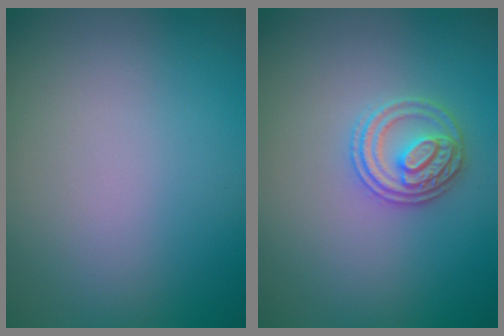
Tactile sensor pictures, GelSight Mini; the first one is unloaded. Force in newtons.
{"total": 2.7, "press": 2.7, "slide": 0.6}